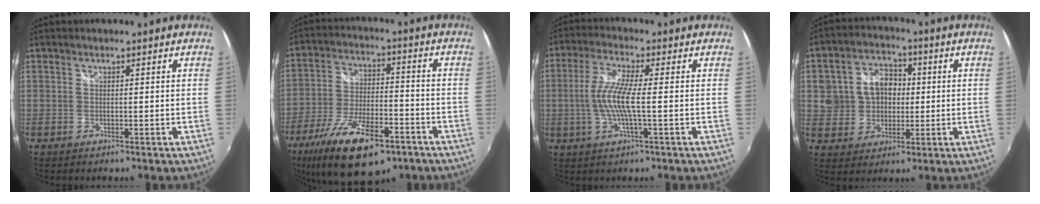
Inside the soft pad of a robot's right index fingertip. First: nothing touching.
{"total": 19.5, "force": [-12.1, 7.8, 13.1], "torque": [-0.263, -0.034, -0.200]}
{"total": 8.1, "force": [-0.9, 0.8, 8.0], "torque": [-0.169, 0.000, -0.019]}
{"total": 10.3, "force": [1.2, 9.0, 4.7], "torque": [-0.111, 0.028, 0.029]}